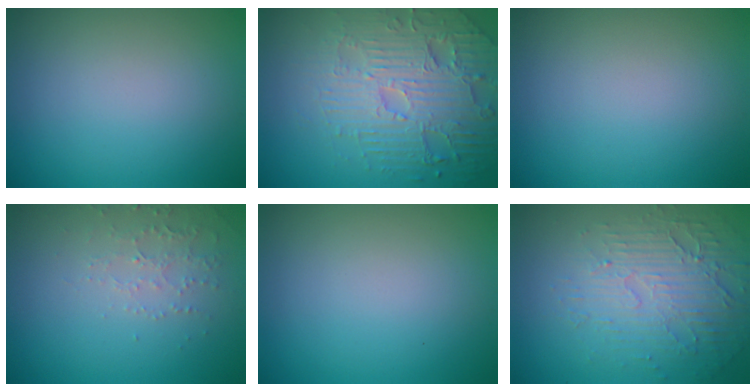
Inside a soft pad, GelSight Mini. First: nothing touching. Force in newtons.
{"total": 6.7, "press": 5.2, "slide": 4.2}
{"total": 0.0}
{"total": 1.9, "press": 1.8, "slide": 0.6}
{"total": 0.0}
{"total": 5.6, "press": 3.3, "slide": 4.5}